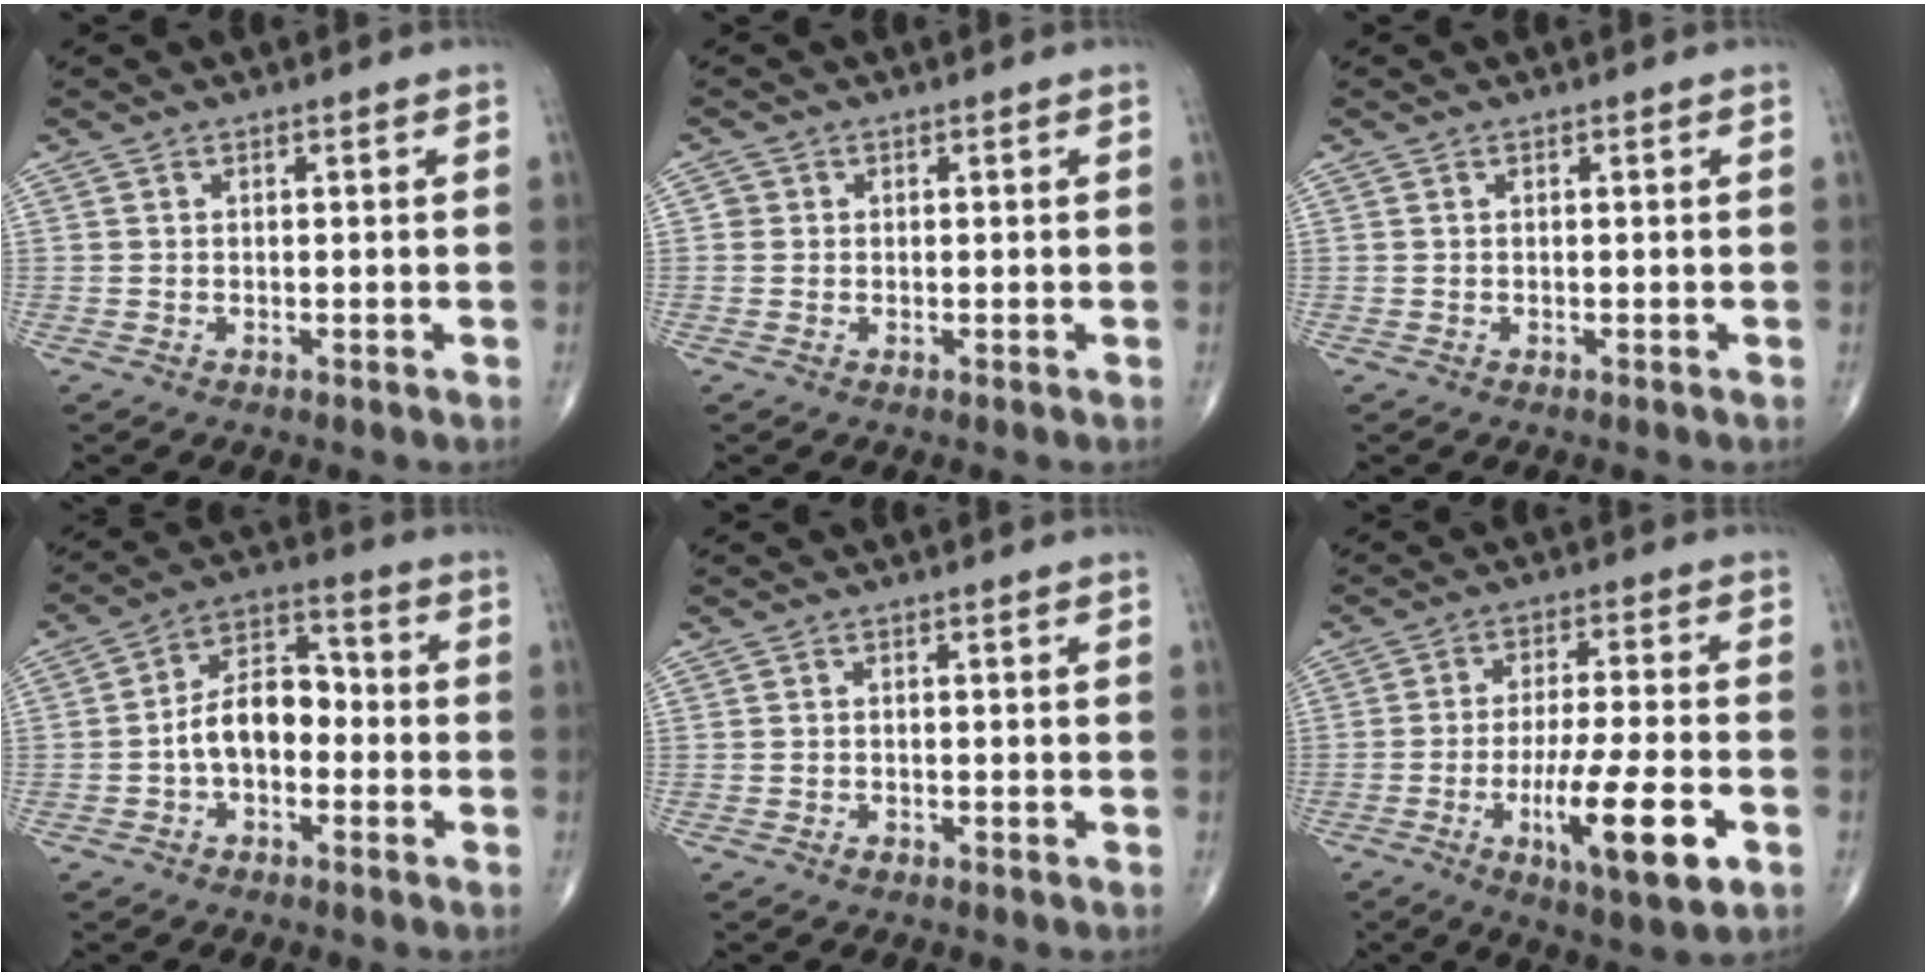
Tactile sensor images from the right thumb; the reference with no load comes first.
{"total": 1.2, "force": [0.0, 1.2, 0.2], "torque": [0.004, 0.003, -0.001]}
{"total": 0.0}
{"total": 9.7, "force": [-1.8, 6.1, 7.3], "torque": [-0.104, 0.042, -0.046]}
{"total": 0.7, "force": [-0.5, 0.4, 0.3], "torque": [-0.003, 0.002, -0.010]}
{"total": 14.2, "force": [-5.0, 2.8, 13.0], "torque": [-0.229, 0.001, -0.079]}